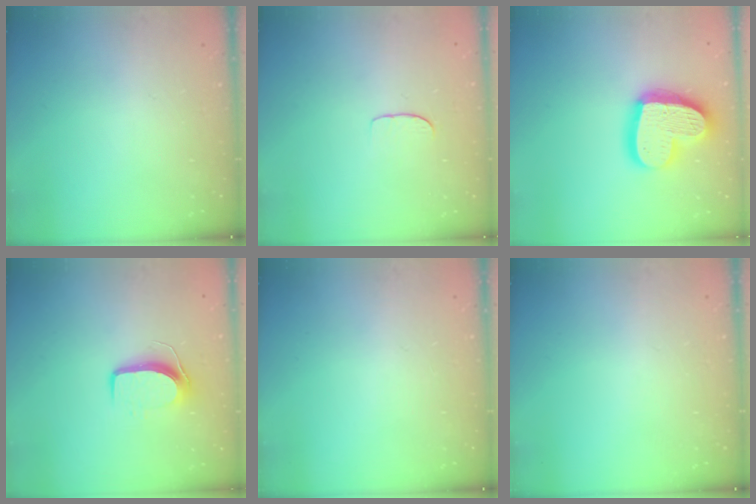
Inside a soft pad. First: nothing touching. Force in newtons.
{"total": 4.5, "press": 4.5, "slide": 0.3}
{"total": 19.9, "press": 19.9, "slide": 1.6}
{"total": 8.7, "press": 8.7, "slide": 0.7}
{"total": 0.0}
{"total": 0.0}